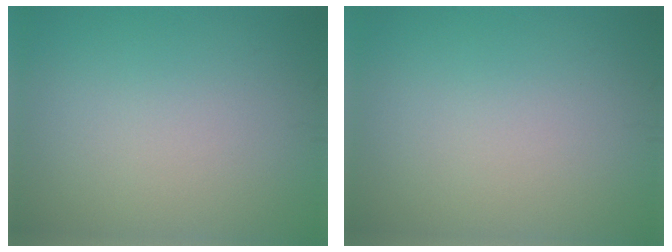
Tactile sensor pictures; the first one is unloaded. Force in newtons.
{"total": 0.0}